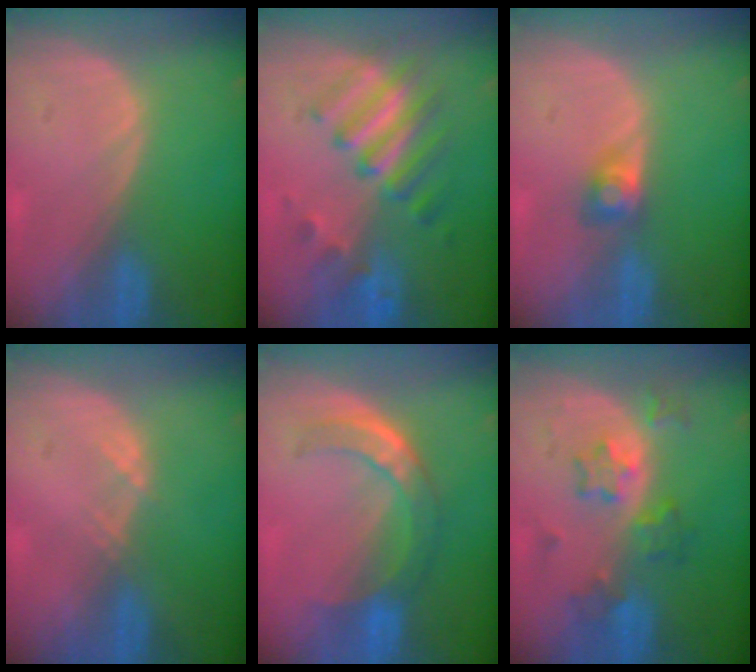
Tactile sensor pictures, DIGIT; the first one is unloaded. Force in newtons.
{"total": 7.6, "press": 7.6, "slide": 0.9}
{"total": 2.7, "press": 2.5, "slide": 1.0}
{"total": 1.3, "press": 1.1, "slide": 0.7}
{"total": 7.8, "press": 6.5, "slide": 4.3}
{"total": 5.8, "press": 5.8, "slide": 0.8}